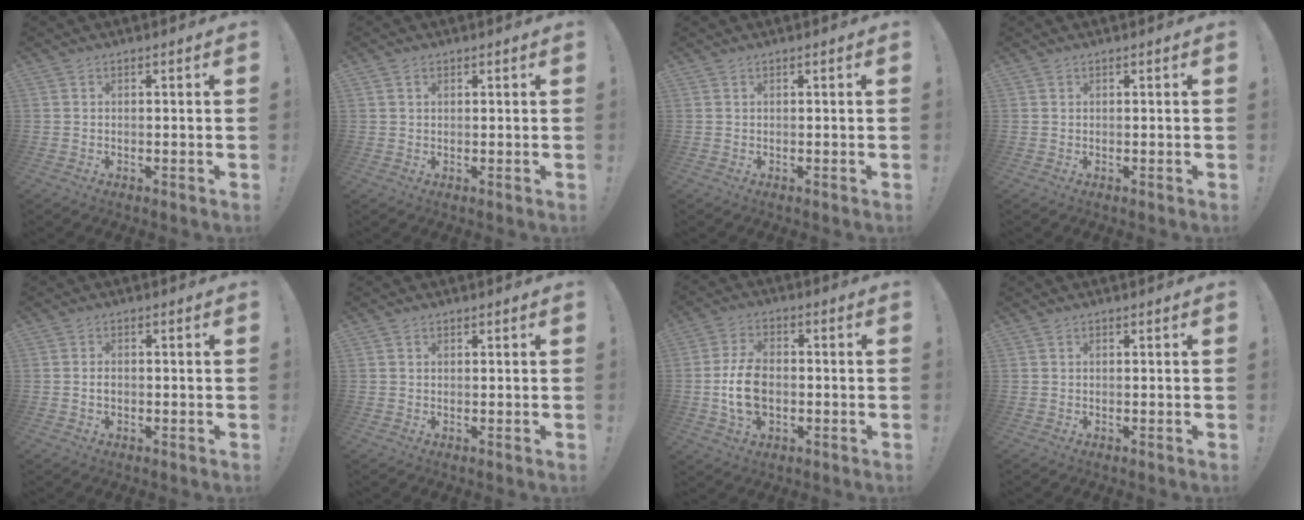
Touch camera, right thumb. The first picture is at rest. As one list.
[{"total": 1.0, "force": [0.5, 0.8, 0.3], "torque": [-0.002, 0.001, 0.009]}, {"total": 0.0}, {"total": 0.0}, {"total": 2.4, "force": [-0.5, 1.6, 1.7], "torque": [-0.026, 0.005, -0.009]}, {"total": 0.5, "force": [0.3, 0.4, 0.1], "torque": [-0.001, 0.000, 0.005]}, {"total": 11.6, "force": [-1.8, 7.7, 8.5], "torque": [-0.164, -0.001, -0.033]}, {"total": 0.0}]